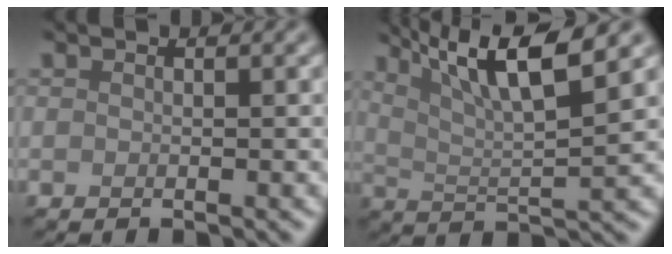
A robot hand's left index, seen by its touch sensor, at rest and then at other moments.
{"total": 8.3, "force": [4.7, 1.7, 6.6], "torque": [-0.103, 0.010, 0.083]}